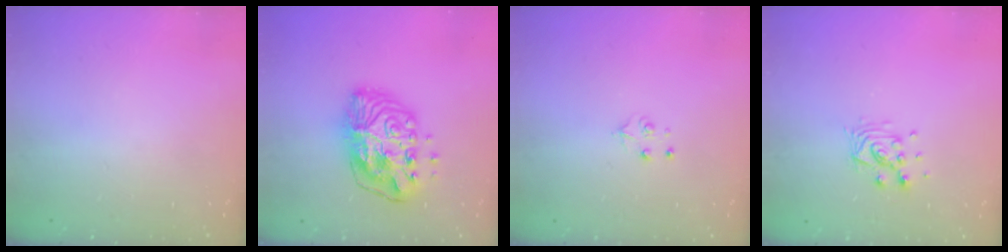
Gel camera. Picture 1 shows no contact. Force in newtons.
{"total": 13.7, "press": 13.7, "slide": 1.0}
{"total": 3.9, "press": 3.8, "slide": 0.5}
{"total": 9.8, "press": 9.8, "slide": 0.6}